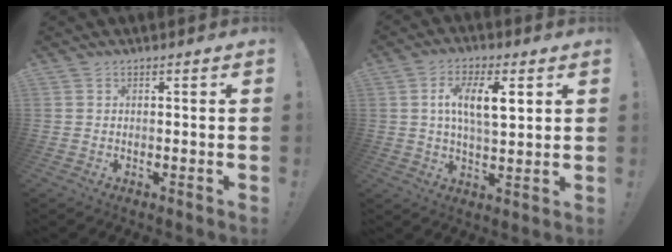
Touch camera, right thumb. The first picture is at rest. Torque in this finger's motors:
{"motor_torque": [0.37, 0.76, 0.45, -0.21, 0.04]}